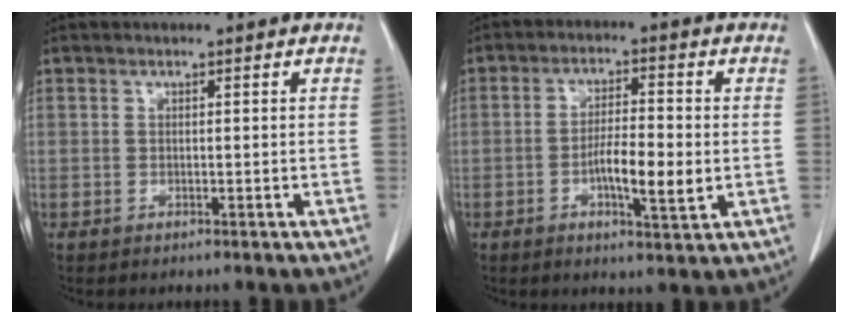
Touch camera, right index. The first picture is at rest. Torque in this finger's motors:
{"motor_torque": [1.19, -0.47, 0.60, 0.09]}